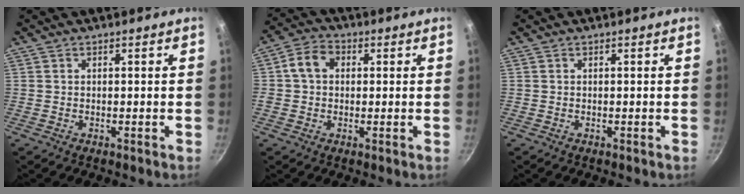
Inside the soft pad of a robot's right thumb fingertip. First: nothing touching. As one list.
[{"total": 5.9, "force": [1.0, 4.8, 3.3], "torque": [-0.043, 0.013, 0.001]}, {"total": 0.0}]